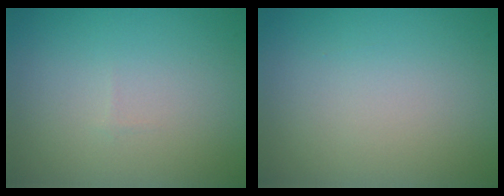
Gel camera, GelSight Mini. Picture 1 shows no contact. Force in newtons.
{"total": 0.0}